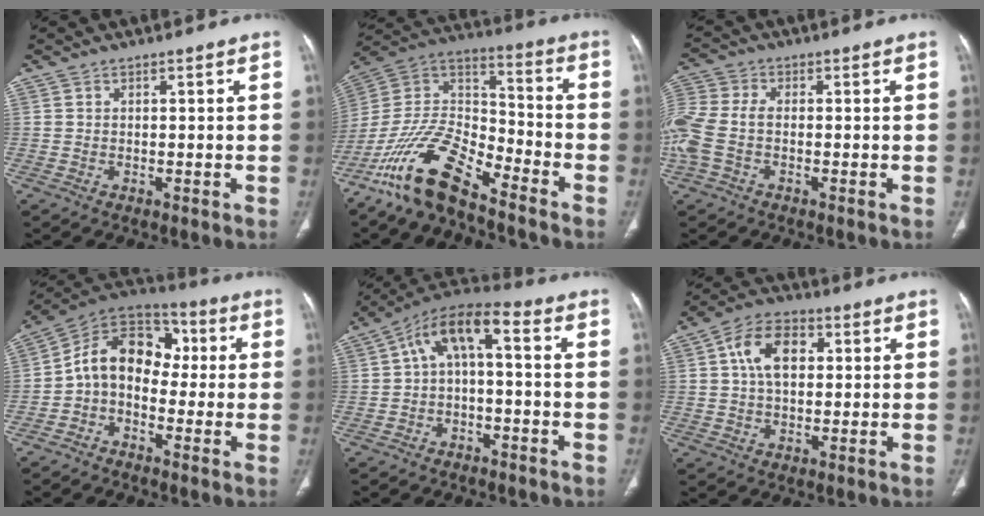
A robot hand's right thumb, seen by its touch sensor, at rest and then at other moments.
{"total": 16.2, "force": [-11.9, 5.6, 9.4], "torque": [-0.168, 0.082, -0.229]}
{"total": 11.2, "force": [-1.7, 7.2, 8.5], "torque": [-0.230, 0.017, -0.033]}
{"total": 12.7, "force": [-0.7, 9.1, 8.8], "torque": [-0.115, 0.055, -0.031]}
{"total": 9.2, "force": [-0.1, 4.2, 8.2], "torque": [-0.139, 0.050, -0.010]}
{"total": 9.8, "force": [2.2, 6.2, 7.3], "torque": [-0.116, 0.014, 0.034]}